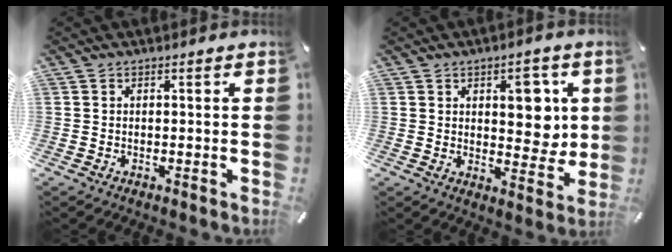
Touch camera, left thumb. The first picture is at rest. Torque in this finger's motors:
{"motor_torque": [1.66, 1.17, 0.90, -0.30, 0.03]}